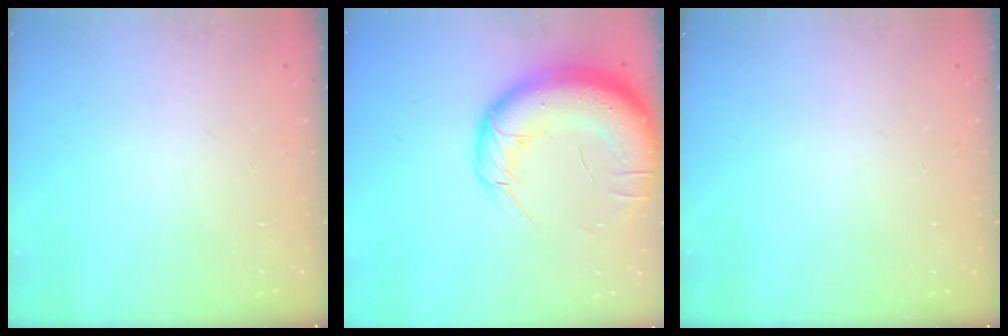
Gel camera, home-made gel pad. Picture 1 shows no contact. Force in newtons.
{"total": 19.6, "press": 19.1, "slide": 4.2}
{"total": 0.0}